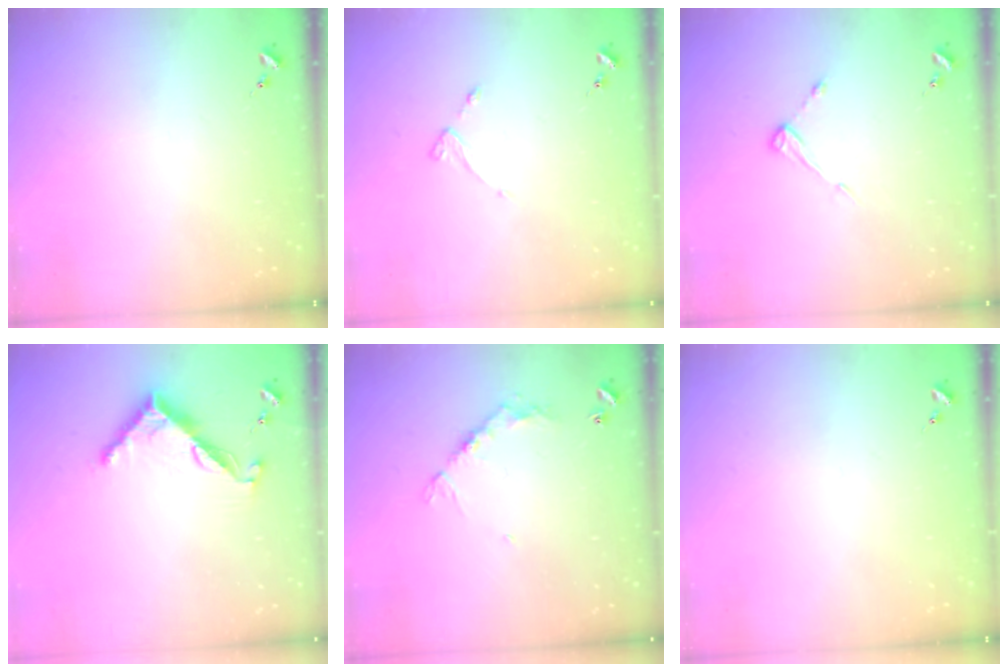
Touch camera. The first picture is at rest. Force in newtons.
{"total": 2.6, "press": 2.6, "slide": 0.5}
{"total": 4.7, "press": 4.7, "slide": 0.4}
{"total": 8.7, "press": 8.7, "slide": 0.6}
{"total": 8.1, "press": 8.1, "slide": 0.7}
{"total": 0.0}